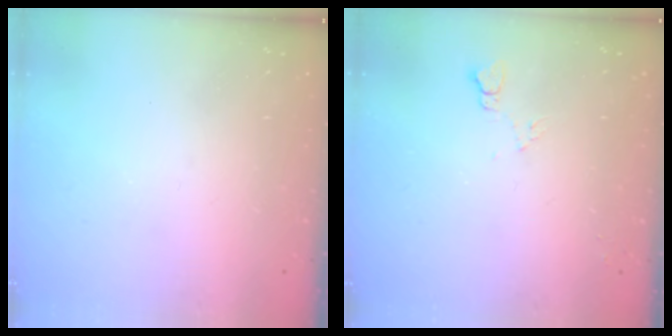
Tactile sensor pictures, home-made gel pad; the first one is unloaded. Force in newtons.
{"total": 4.7, "press": 4.7, "slide": 0.7}